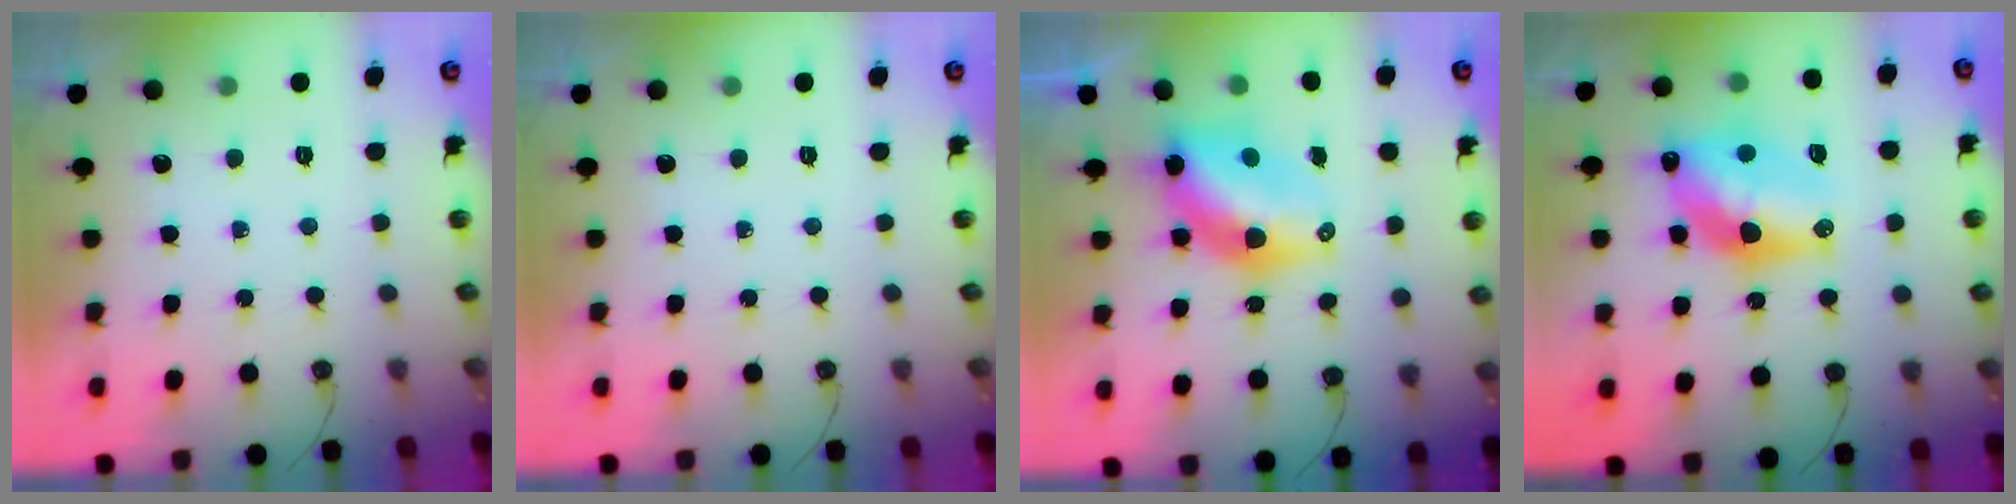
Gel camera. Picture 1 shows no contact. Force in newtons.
{"total": 0.0}
{"total": 10.1, "press": 10.0, "slide": 0.9}
{"total": 14.7, "press": 14.6, "slide": 1.2}